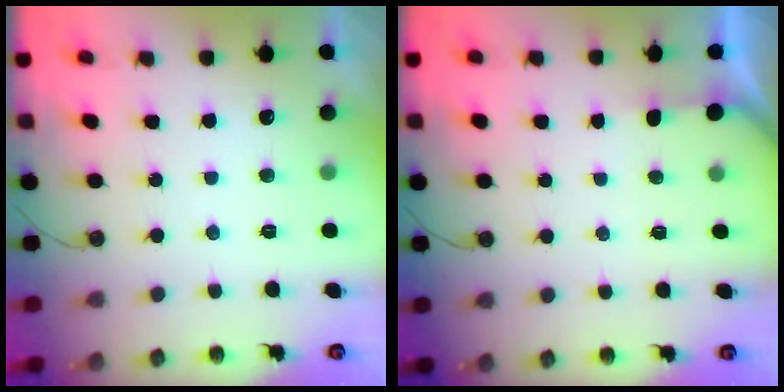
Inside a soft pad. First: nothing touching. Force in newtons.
{"total": 1.9, "press": 1.9, "slide": 0.2}